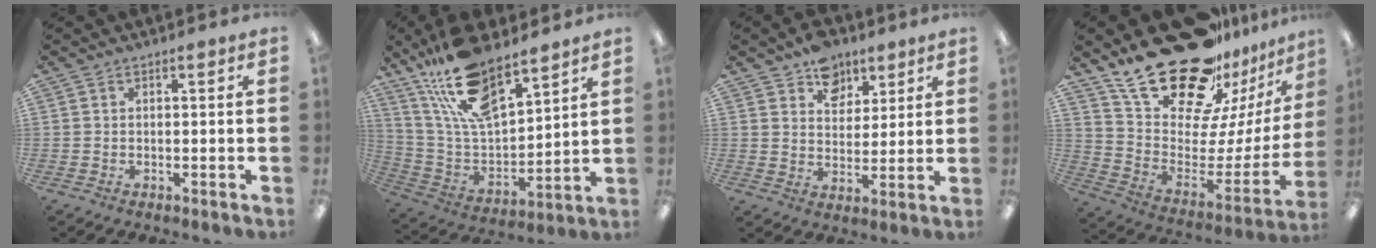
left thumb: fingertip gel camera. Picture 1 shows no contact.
{"total": 18.8, "force": [13.9, 6.8, 10.6], "torque": [-0.218, -0.072, 0.250]}
{"total": 8.9, "force": [6.1, 6.0, 2.4], "torque": [-0.027, -0.033, 0.112]}
{"total": 27.2, "force": [20.5, 12.1, 13.1], "torque": [-0.215, -0.138, 0.385]}